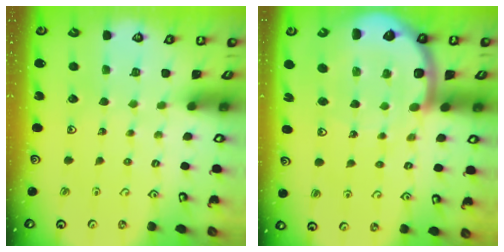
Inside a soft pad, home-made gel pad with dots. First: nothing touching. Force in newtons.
{"total": 10.1, "press": 9.9, "slide": 2.0}